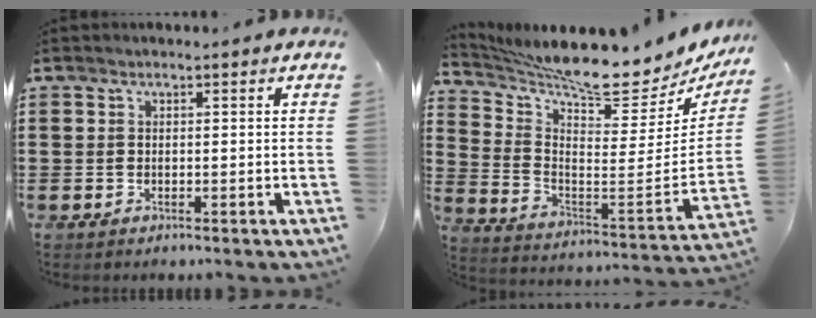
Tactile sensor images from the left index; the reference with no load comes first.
{"total": 8.7, "force": [7.9, -0.2, 3.7], "torque": [-0.094, -0.084, 0.124]}